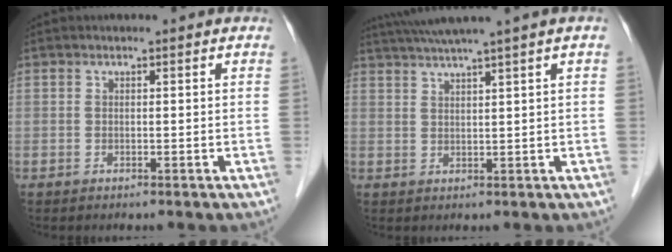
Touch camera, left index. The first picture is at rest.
{"total": 6.4, "force": [4.9, -1.8, 3.6], "torque": [-0.057, 0.020, 0.083]}